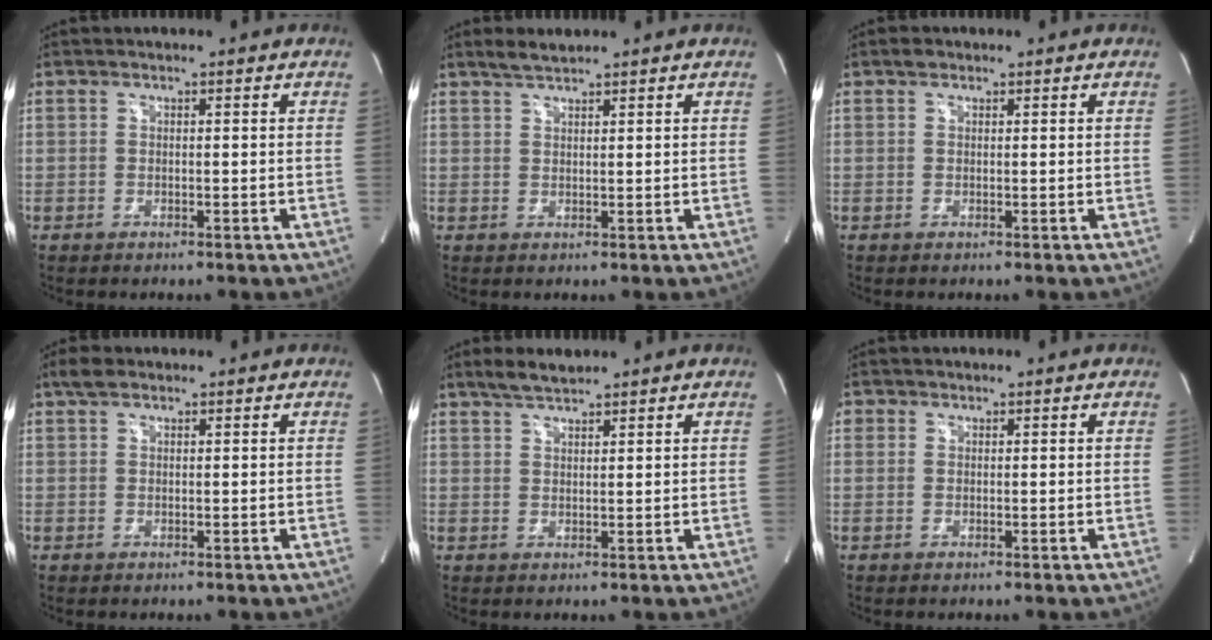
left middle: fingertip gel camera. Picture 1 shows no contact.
{"total": 2.5, "force": [2.3, 0.1, 1.0], "torque": [-0.026, 0.007, 0.045]}
{"total": 1.0, "force": [0.8, 0.6, 0.3], "torque": [-0.011, 0.005, 0.012]}
{"total": 2.0, "force": [1.5, 0.9, 1.0], "torque": [-0.025, 0.014, 0.028]}
{"total": 3.6, "force": [3.1, 0.5, 1.6], "torque": [-0.040, 0.008, 0.061]}
{"total": 0.8, "force": [0.4, 0.7, 0.1], "torque": [0.005, -0.001, 0.005]}